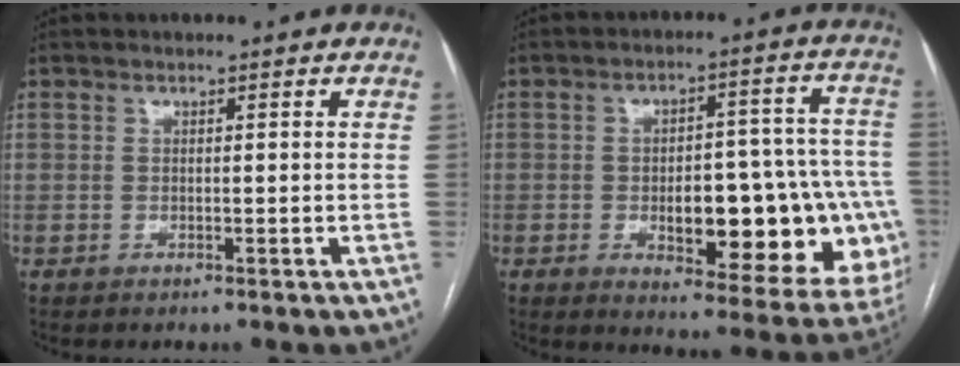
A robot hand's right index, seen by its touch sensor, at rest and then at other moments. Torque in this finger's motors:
{"motor_torque": [1.07, -0.67, 0.39, 0.13]}